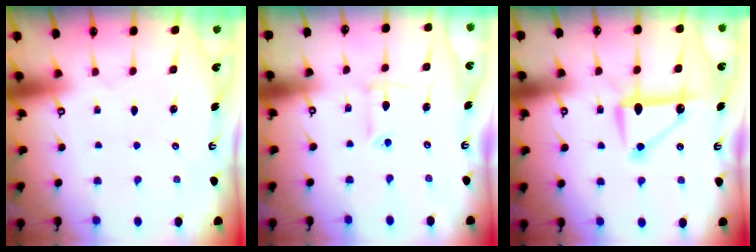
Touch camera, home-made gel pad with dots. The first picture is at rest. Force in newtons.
{"total": 4.2, "press": 4.2, "slide": 0.4}
{"total": 10.2, "press": 10.2, "slide": 0.4}